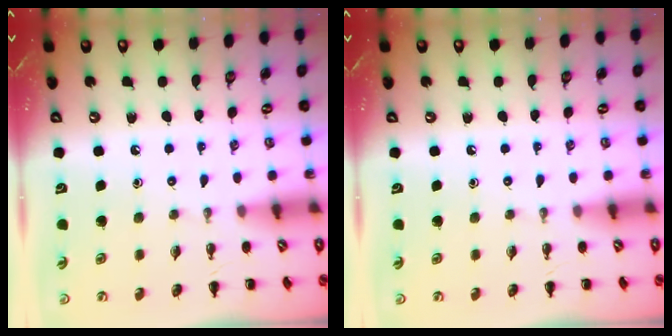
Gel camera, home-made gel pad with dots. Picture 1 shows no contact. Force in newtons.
{"total": 0.0}